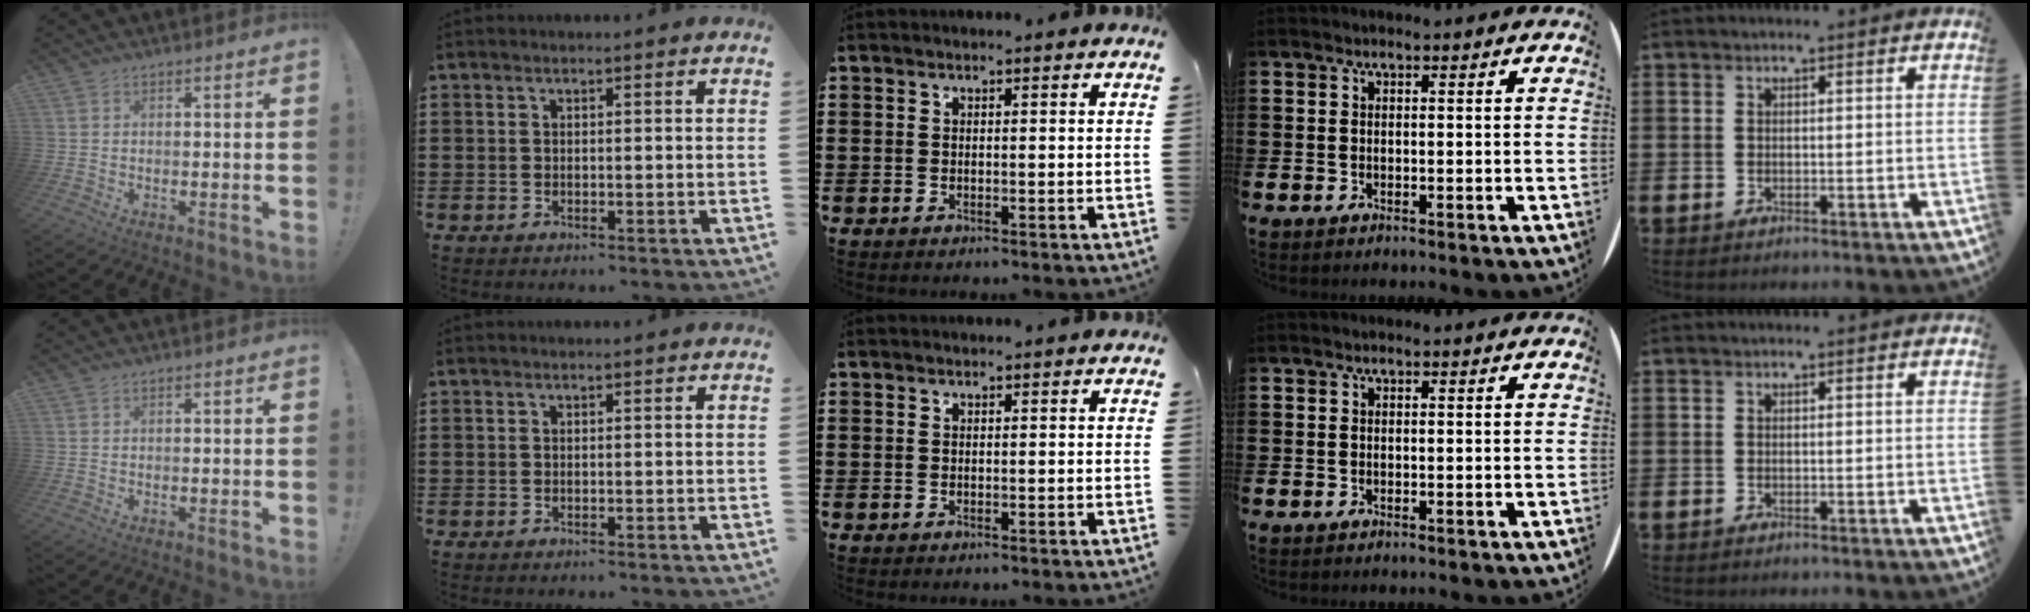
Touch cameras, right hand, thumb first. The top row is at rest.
{}